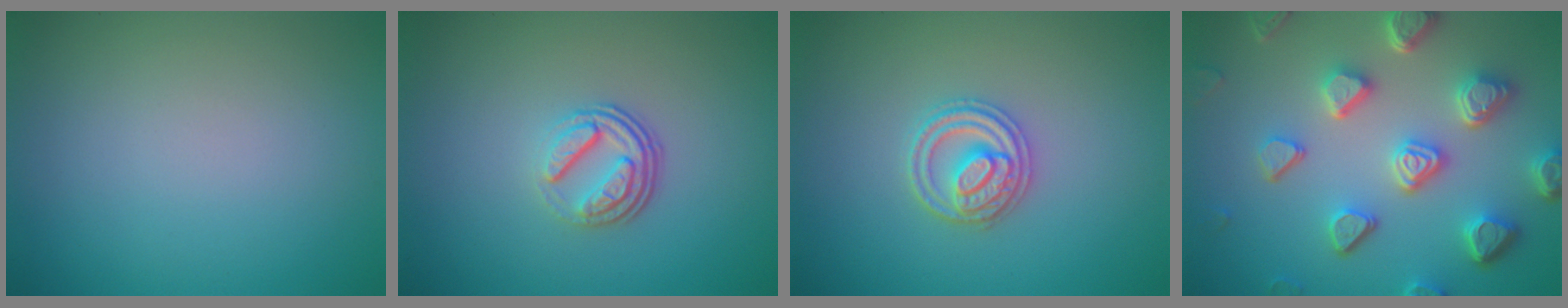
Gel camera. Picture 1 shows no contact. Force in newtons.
{"total": 3.7, "press": 2.5, "slide": 2.7}
{"total": 2.8, "press": 2.8, "slide": 0.4}
{"total": 6.9, "press": 5.4, "slide": 4.2}